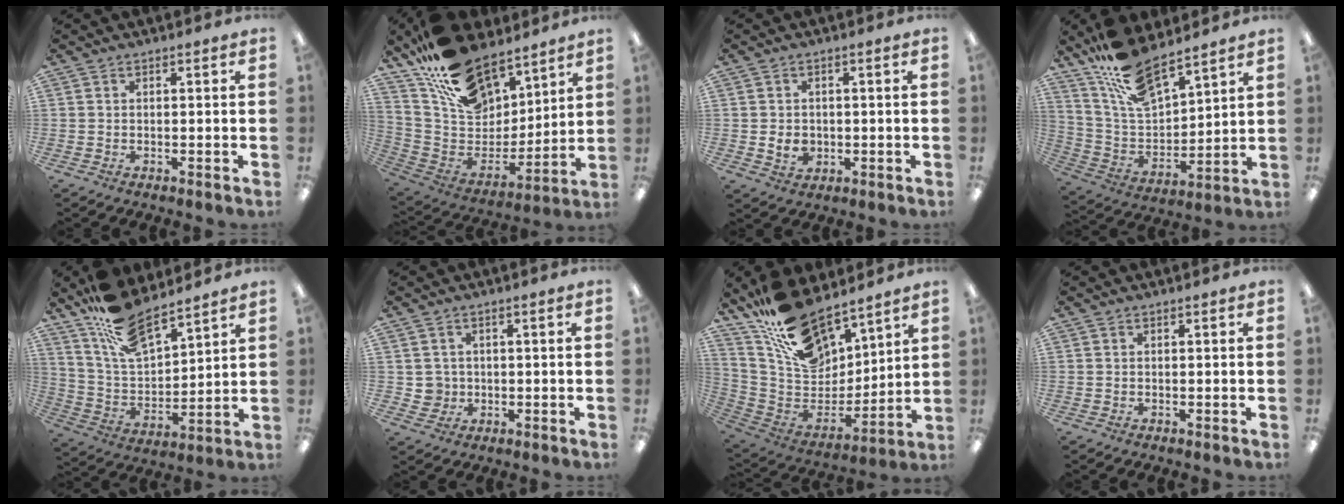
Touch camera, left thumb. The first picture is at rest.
{"total": 21.0, "force": [14.5, 11.7, 9.7], "torque": [-0.181, -0.091, 0.270]}
{"total": 3.9, "force": [-0.2, 3.2, 2.3], "torque": [-0.026, 0.000, -0.006]}
{"total": 15.1, "force": [12.7, 4.7, 6.7], "torque": [-0.151, -0.075, 0.231]}
{"total": 15.1, "force": [12.2, 5.5, 6.9], "torque": [-0.143, -0.070, 0.223]}
{"total": 3.2, "force": [0.6, 3.2, 0.1], "torque": [-0.004, 0.001, 0.009]}
{"total": 19.7, "force": [15.3, 9.1, 8.4], "torque": [-0.174, -0.103, 0.282]}
{"total": 0.0}